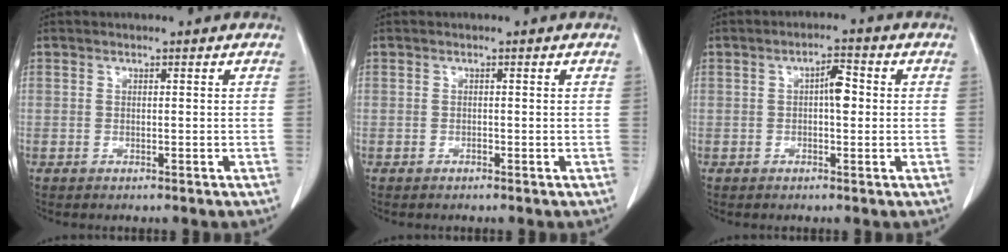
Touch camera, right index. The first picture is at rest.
{"total": 0.0}
{"total": 3.3, "force": [0.3, 1.1, 3.1], "torque": [-0.043, 0.012, 0.004]}